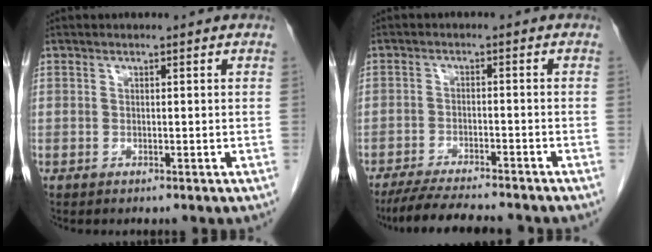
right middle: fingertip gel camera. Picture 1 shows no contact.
{"total": 10.6, "force": [-9.4, 1.0, 4.7], "torque": [-0.072, -0.016, -0.143]}